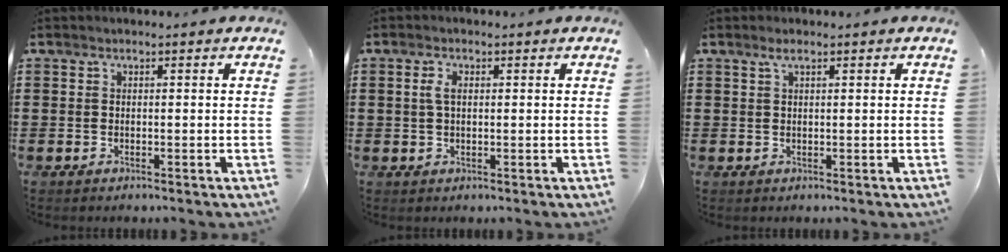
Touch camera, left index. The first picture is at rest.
{"total": 2.4, "force": [0.5, 1.1, 2.0], "torque": [-0.044, 0.008, 0.007]}
{"total": 1.3, "force": [0.7, 0.2, 1.1], "torque": [-0.023, 0.003, 0.011]}